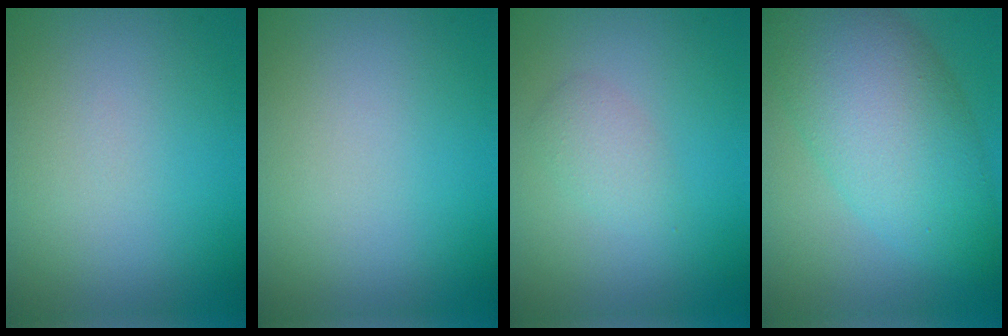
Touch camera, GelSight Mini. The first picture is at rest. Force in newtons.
{"total": 0.0}
{"total": 1.7, "press": 1.7, "slide": 0.1}
{"total": 8.7, "press": 8.7, "slide": 0.4}